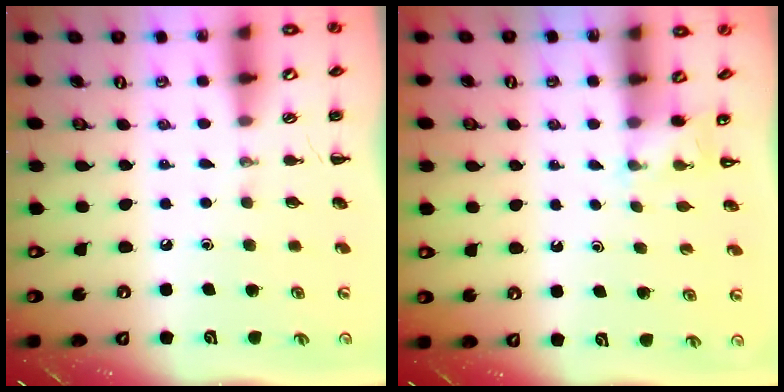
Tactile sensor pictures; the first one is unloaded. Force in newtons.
{"total": 2.2, "press": 2.1, "slide": 0.7}